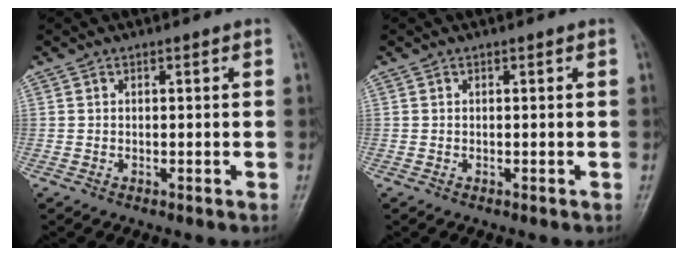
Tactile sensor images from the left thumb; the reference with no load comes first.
{"total": 0.0}